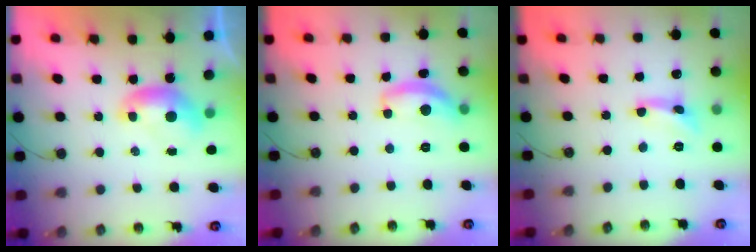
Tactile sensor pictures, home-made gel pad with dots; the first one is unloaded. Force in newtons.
{"total": 7.7, "press": 7.7, "slide": 0.6}
{"total": 1.4, "press": 1.3, "slide": 0.3}